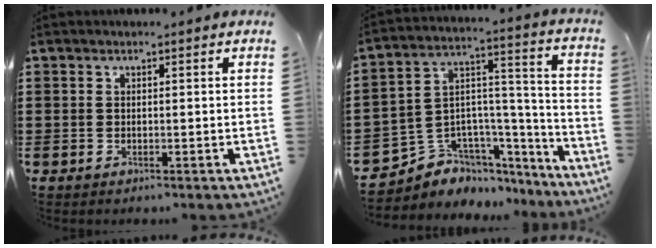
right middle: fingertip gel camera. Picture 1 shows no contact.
{"total": 5.4, "force": [-3.8, 3.9, -0.3], "torque": [-0.015, -0.010, -0.068]}